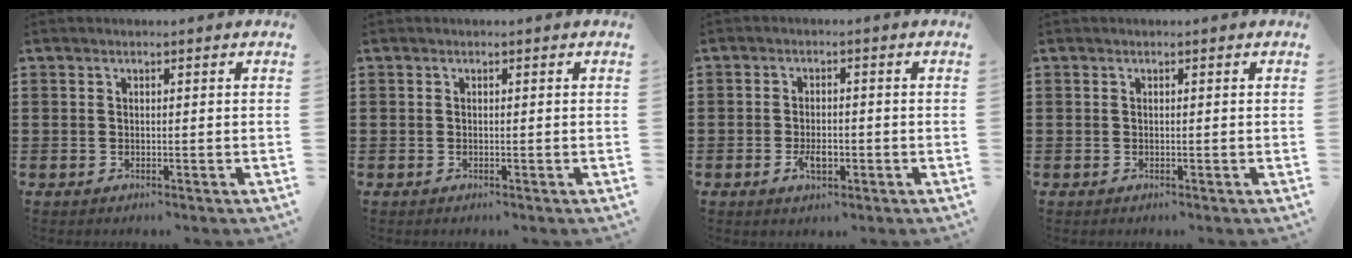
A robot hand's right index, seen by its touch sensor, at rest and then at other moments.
{"total": 0.0}
{"total": 3.2, "force": [-1.0, 1.6, 2.6], "torque": [-0.053, 0.001, -0.018]}
{"total": 0.0}